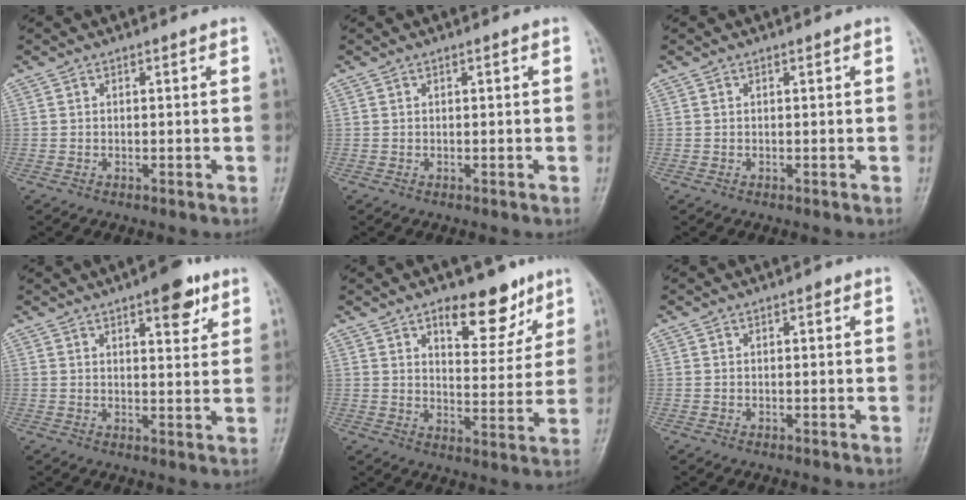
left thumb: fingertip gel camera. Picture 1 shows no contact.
{"total": 0.0}
{"total": 0.0}
{"total": 7.6, "force": [4.4, 2.8, 5.5], "torque": [-0.054, -0.019, 0.055]}
{"total": 11.4, "force": [7.2, 5.3, 7.1], "torque": [-0.062, -0.044, 0.108]}
{"total": 0.8, "force": [0.4, 0.4, 0.6], "torque": [-0.006, 0.001, 0.002]}